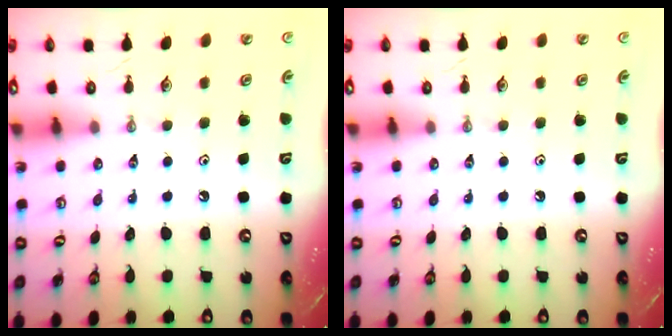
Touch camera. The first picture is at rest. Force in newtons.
{"total": 0.0}